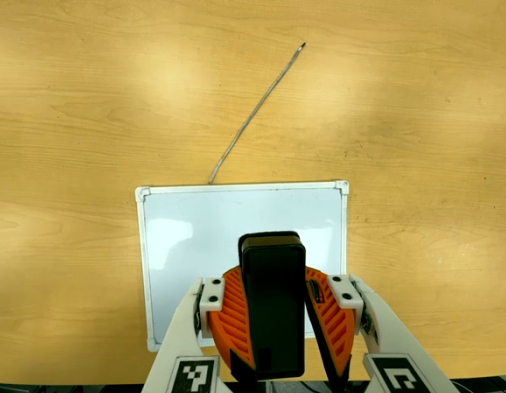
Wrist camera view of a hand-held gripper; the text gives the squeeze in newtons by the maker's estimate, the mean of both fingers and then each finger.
{"total": 8.7, "left": 9.2, "right": 8.2}